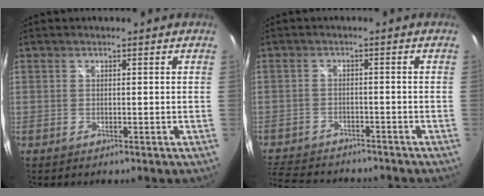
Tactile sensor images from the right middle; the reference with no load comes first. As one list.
[{"total": 11.3, "force": [-10.0, 3.8, 3.8], "torque": [-0.108, -0.008, -0.162]}]